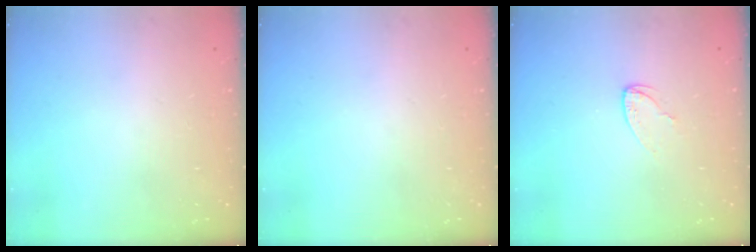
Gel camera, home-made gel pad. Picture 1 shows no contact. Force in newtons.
{"total": 0.0}
{"total": 3.9, "press": 3.9, "slide": 0.4}